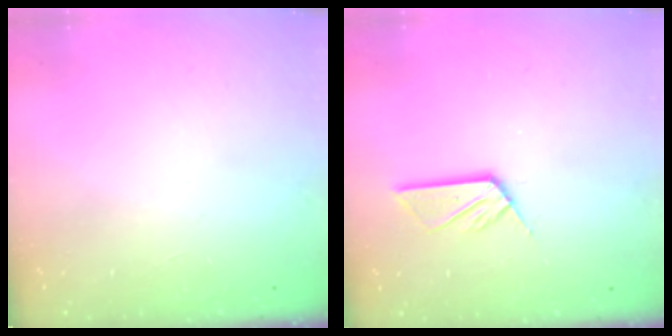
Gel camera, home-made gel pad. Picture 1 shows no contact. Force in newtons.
{"total": 6.4, "press": 6.3, "slide": 0.5}